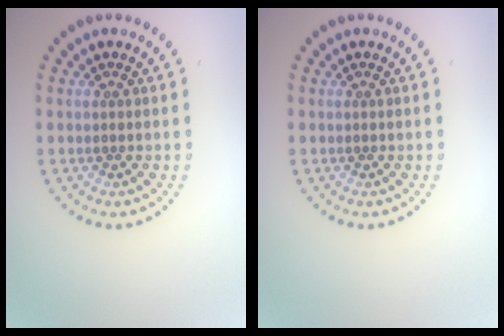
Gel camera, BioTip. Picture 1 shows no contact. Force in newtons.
{"total": 0.0}